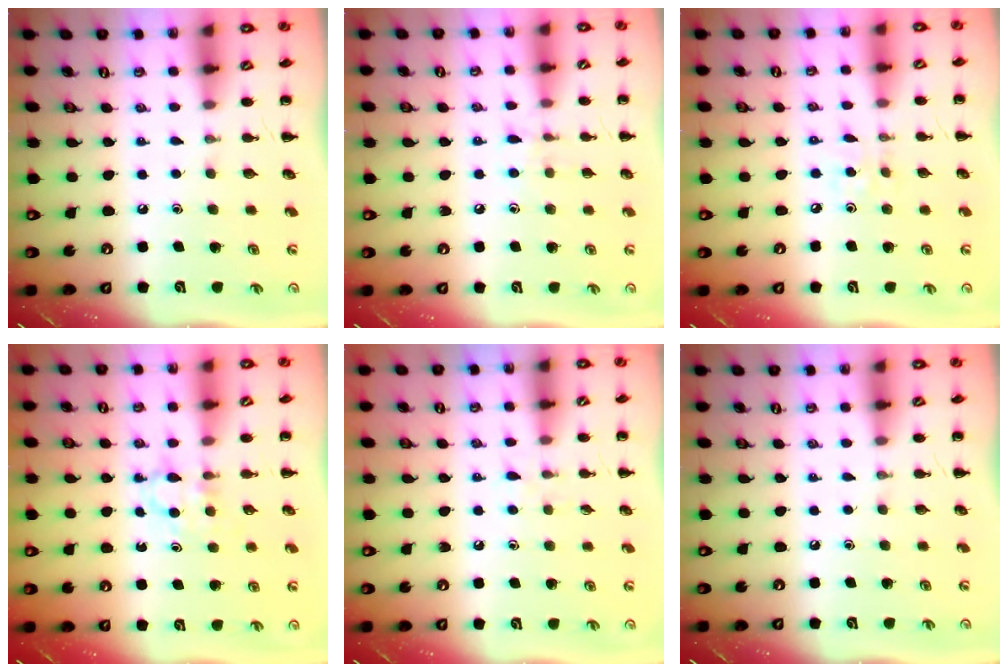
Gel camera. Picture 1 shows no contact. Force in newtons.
{"total": 7.0, "press": 6.7, "slide": 2.0}
{"total": 2.2, "press": 2.1, "slide": 0.6}
{"total": 3.5, "press": 3.2, "slide": 1.2}
{"total": 4.9, "press": 4.4, "slide": 1.9}
{"total": 0.0}